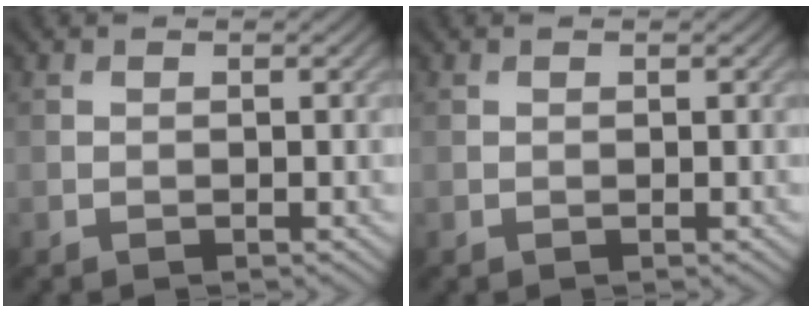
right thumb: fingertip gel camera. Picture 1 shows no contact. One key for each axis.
{"total": 0.0}